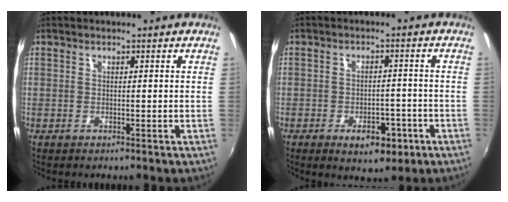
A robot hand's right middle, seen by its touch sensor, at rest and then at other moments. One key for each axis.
{"total": 6.9, "fx": -3.6, "fy": 3.9, "fz": 4.4, "tx": -0.083, "ty": -0.001, "tz": -0.044}